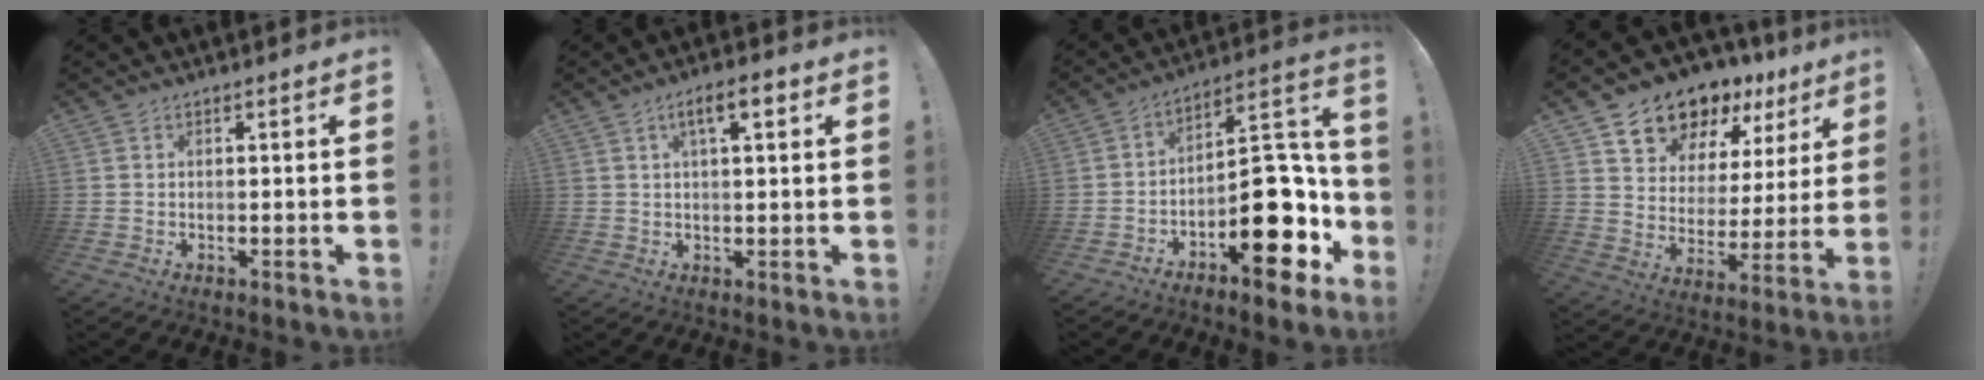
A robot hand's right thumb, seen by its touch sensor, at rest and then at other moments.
{"total": 6.2, "force": [2.5, 1.7, 5.4], "torque": [-0.077, -0.004, 0.035]}
{"total": 20.2, "force": [-8.2, 9.3, 16.0], "torque": [-0.189, 0.056, -0.117]}
{"total": 13.8, "force": [11.7, 6.7, 3.2], "torque": [-0.060, -0.095, 0.212]}